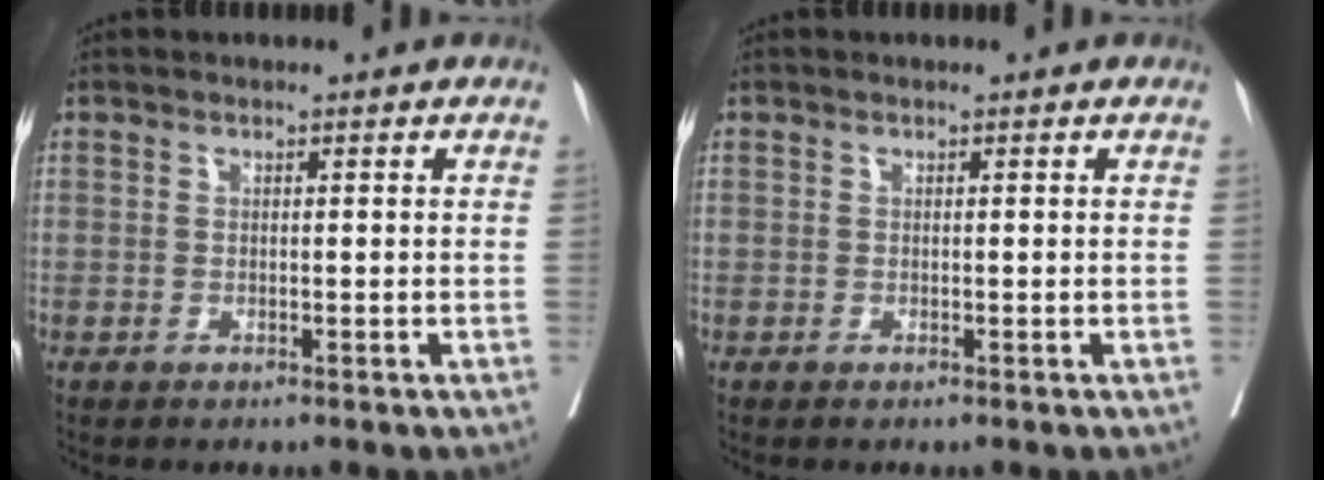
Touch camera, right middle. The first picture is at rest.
{"total": 0.0}